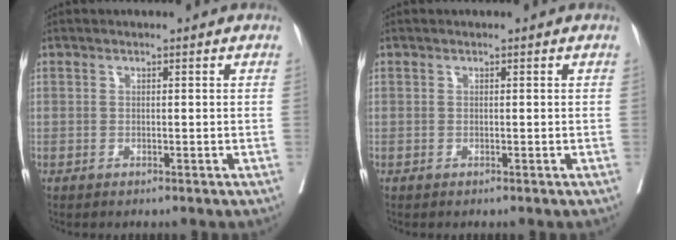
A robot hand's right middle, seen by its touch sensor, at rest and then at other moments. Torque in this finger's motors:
{"motor_torque": [-0.13, -0.48, 0.04, 0.00]}